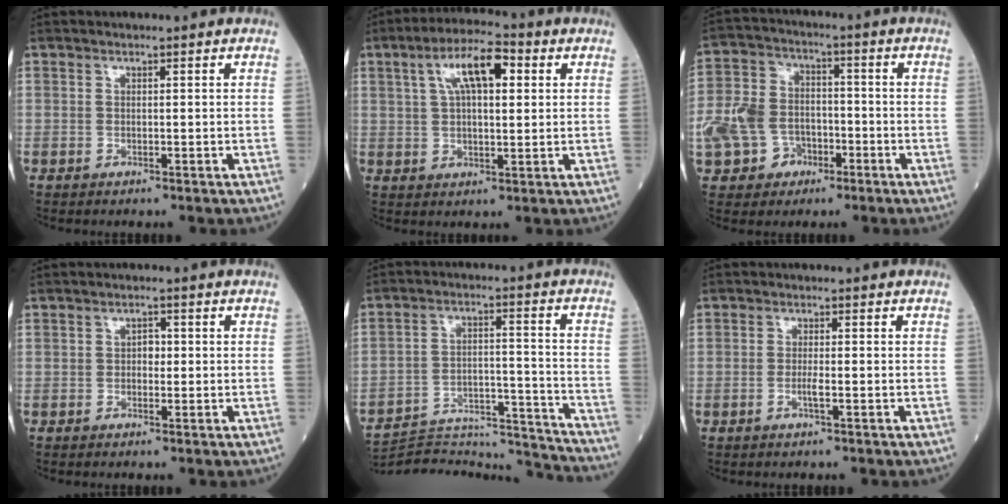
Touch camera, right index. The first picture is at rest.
{"total": 9.3, "force": [3.2, 2.9, 8.2], "torque": [-0.152, 0.025, 0.054]}
{"total": 10.6, "force": [-3.6, 8.5, 5.2], "torque": [-0.133, 0.022, -0.061]}
{"total": 1.5, "force": [0.0, 1.0, 1.1], "torque": [-0.013, 0.004, -0.002]}
{"total": 21.0, "force": [-20.8, 0.2, 2.9], "torque": [-0.057, 0.011, -0.300]}
{"total": 1.8, "force": [-0.7, 0.0, 1.7], "torque": [-0.036, -0.002, -0.015]}